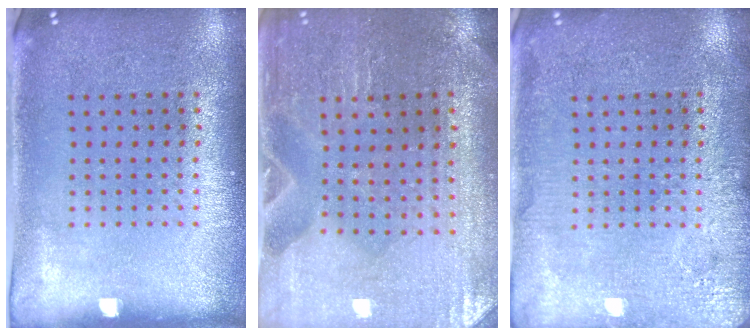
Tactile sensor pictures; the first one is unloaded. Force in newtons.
{"total": 0.8, "press": 0.8, "slide": 0.2}
{"total": 3.8, "press": 3.8, "slide": 0.5}